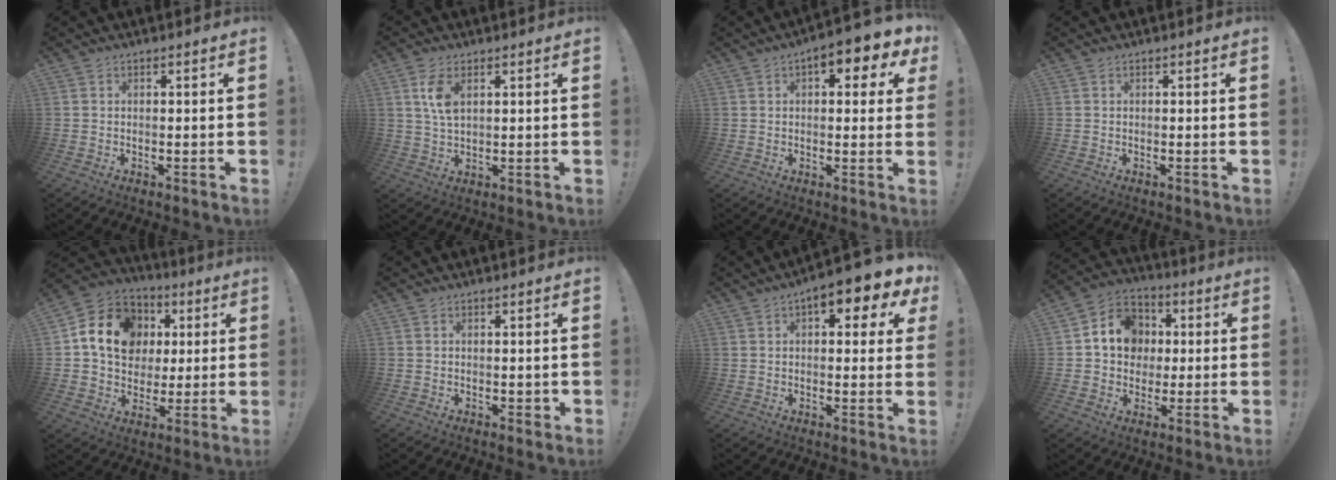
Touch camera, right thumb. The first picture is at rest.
{"total": 6.4, "force": [2.6, 3.2, 4.9], "torque": [-0.090, -0.008, 0.044]}
{"total": 7.1, "force": [3.3, 3.0, 5.5], "torque": [-0.061, -0.014, 0.049]}
{"total": 0.0}
{"total": 16.7, "force": [4.4, 13.5, 8.8], "torque": [-0.120, -0.004, 0.096]}
{"total": 1.1, "force": [0.4, 0.9, 0.5], "torque": [0.008, -0.004, 0.005]}
{"total": 8.4, "force": [4.3, 3.4, 6.4], "torque": [-0.072, -0.021, 0.067]}
{"total": 12.8, "force": [2.0, 11.3, 5.7], "torque": [-0.073, 0.002, 0.048]}